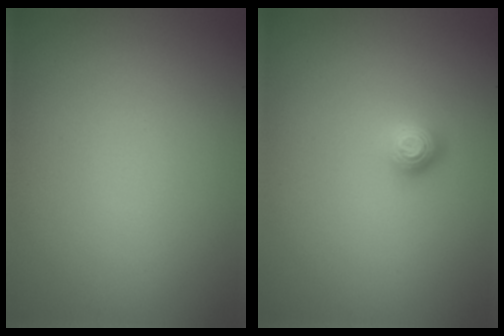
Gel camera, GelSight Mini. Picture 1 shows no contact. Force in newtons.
{"total": 1.1, "press": 1.0, "slide": 0.5}